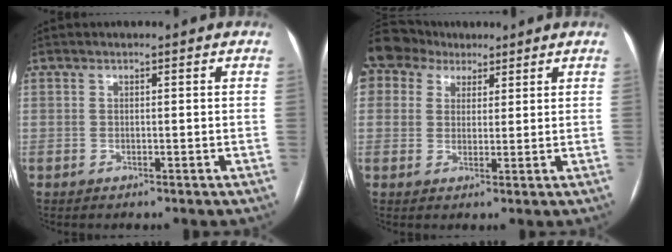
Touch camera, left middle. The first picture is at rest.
{"total": 8.8, "force": [5.8, 6.4, 1.8], "torque": [-0.042, 0.043, 0.111]}